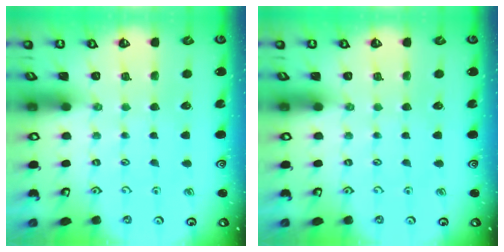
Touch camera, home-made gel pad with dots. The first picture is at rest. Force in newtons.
{"total": 0.0}